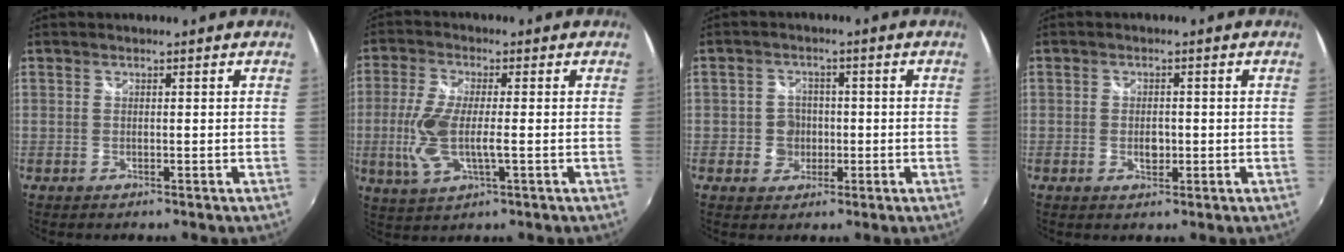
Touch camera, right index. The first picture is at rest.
{"total": 9.6, "force": [-1.5, 3.1, 9.0], "torque": [-0.193, -0.010, -0.028]}
{"total": 4.1, "force": [-0.9, 3.9, 0.8], "torque": [-0.015, 0.009, -0.012]}
{"total": 2.6, "force": [-0.5, 1.7, 1.8], "torque": [-0.029, -0.001, -0.010]}